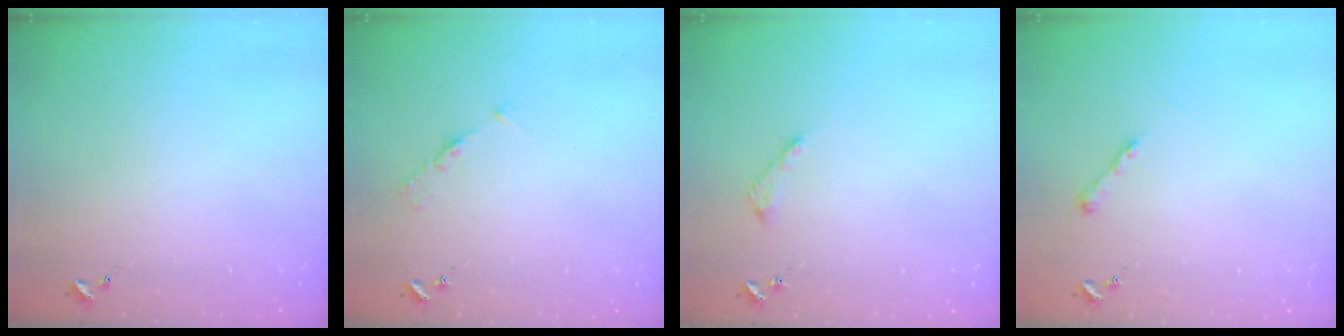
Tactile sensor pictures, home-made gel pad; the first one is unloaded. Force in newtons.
{"total": 4.3, "press": 4.2, "slide": 0.5}
{"total": 4.5, "press": 4.4, "slide": 0.6}
{"total": 4.0, "press": 4.0, "slide": 0.4}